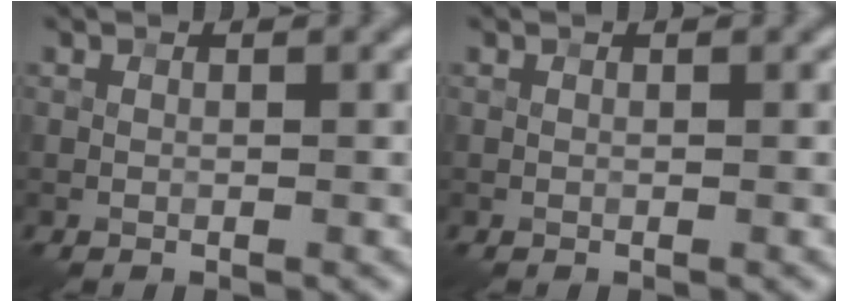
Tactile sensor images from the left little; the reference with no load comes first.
{"total": 0.0}